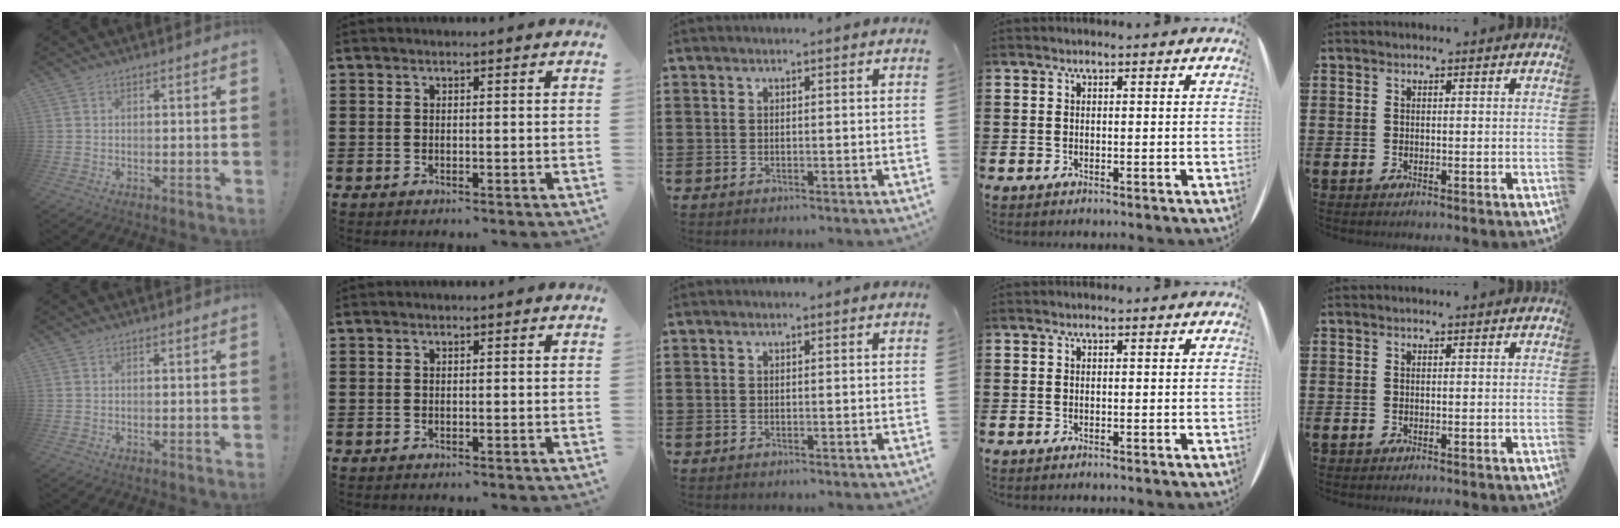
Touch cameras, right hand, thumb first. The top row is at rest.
{}